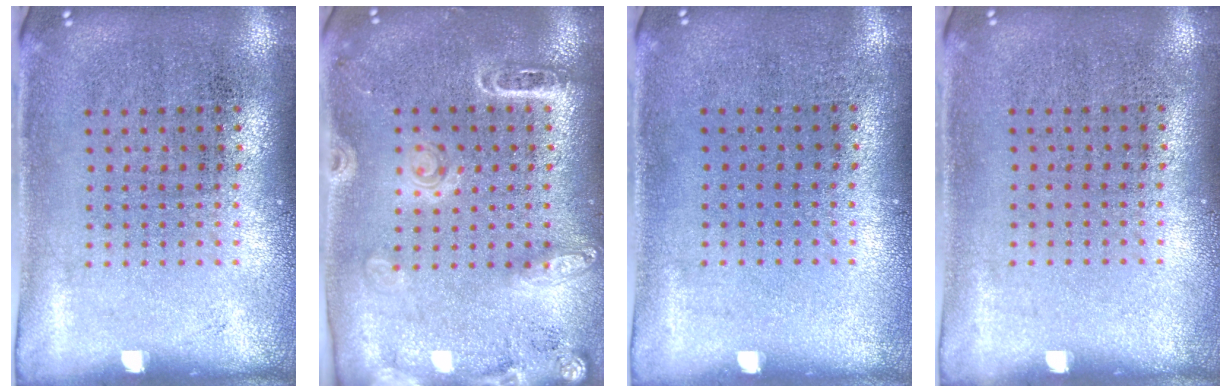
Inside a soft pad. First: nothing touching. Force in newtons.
{"total": 1.8, "press": 1.7, "slide": 0.6}
{"total": 0.0}
{"total": 0.0}